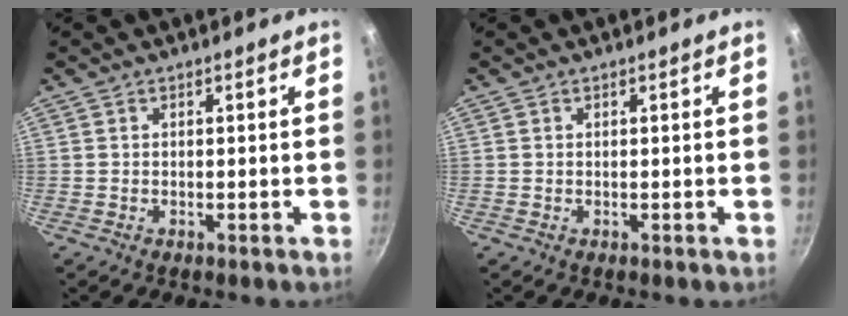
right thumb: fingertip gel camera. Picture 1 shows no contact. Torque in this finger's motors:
{"motor_torque": [0.16, 0.13, 0.23, 0.03, 0.04]}